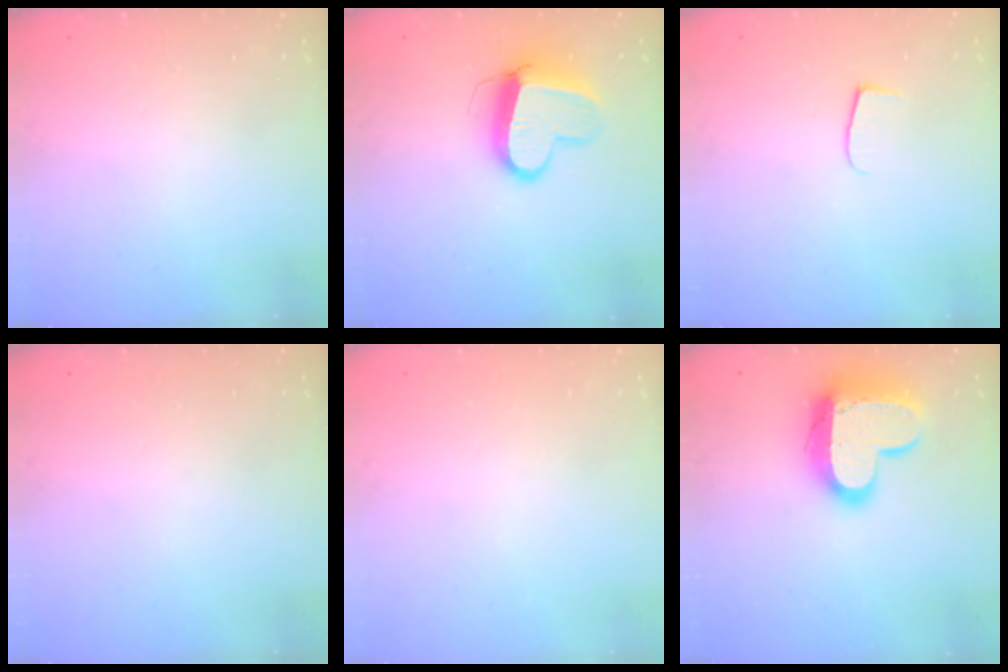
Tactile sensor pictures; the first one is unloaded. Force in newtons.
{"total": 10.7, "press": 10.6, "slide": 1.3}
{"total": 5.3, "press": 5.2, "slide": 0.4}
{"total": 0.0}
{"total": 0.0}
{"total": 16.2, "press": 16.1, "slide": 1.1}